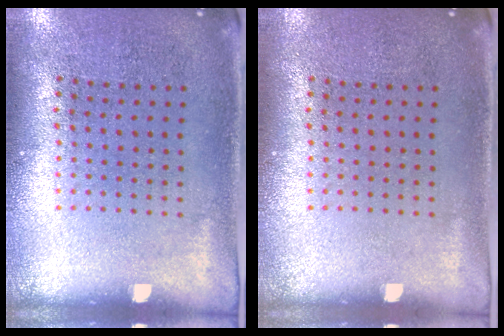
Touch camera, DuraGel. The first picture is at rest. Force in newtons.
{"total": 0.0}